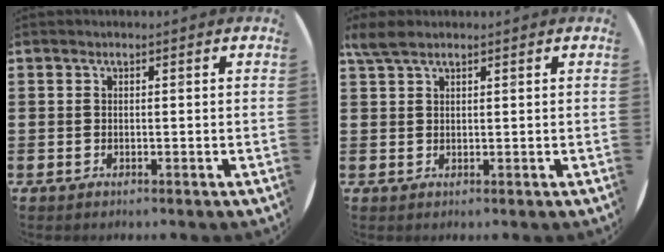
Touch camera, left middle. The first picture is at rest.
{"total": 2.7, "force": [2.1, 0.9, 1.4], "torque": [-0.026, 0.001, 0.037]}